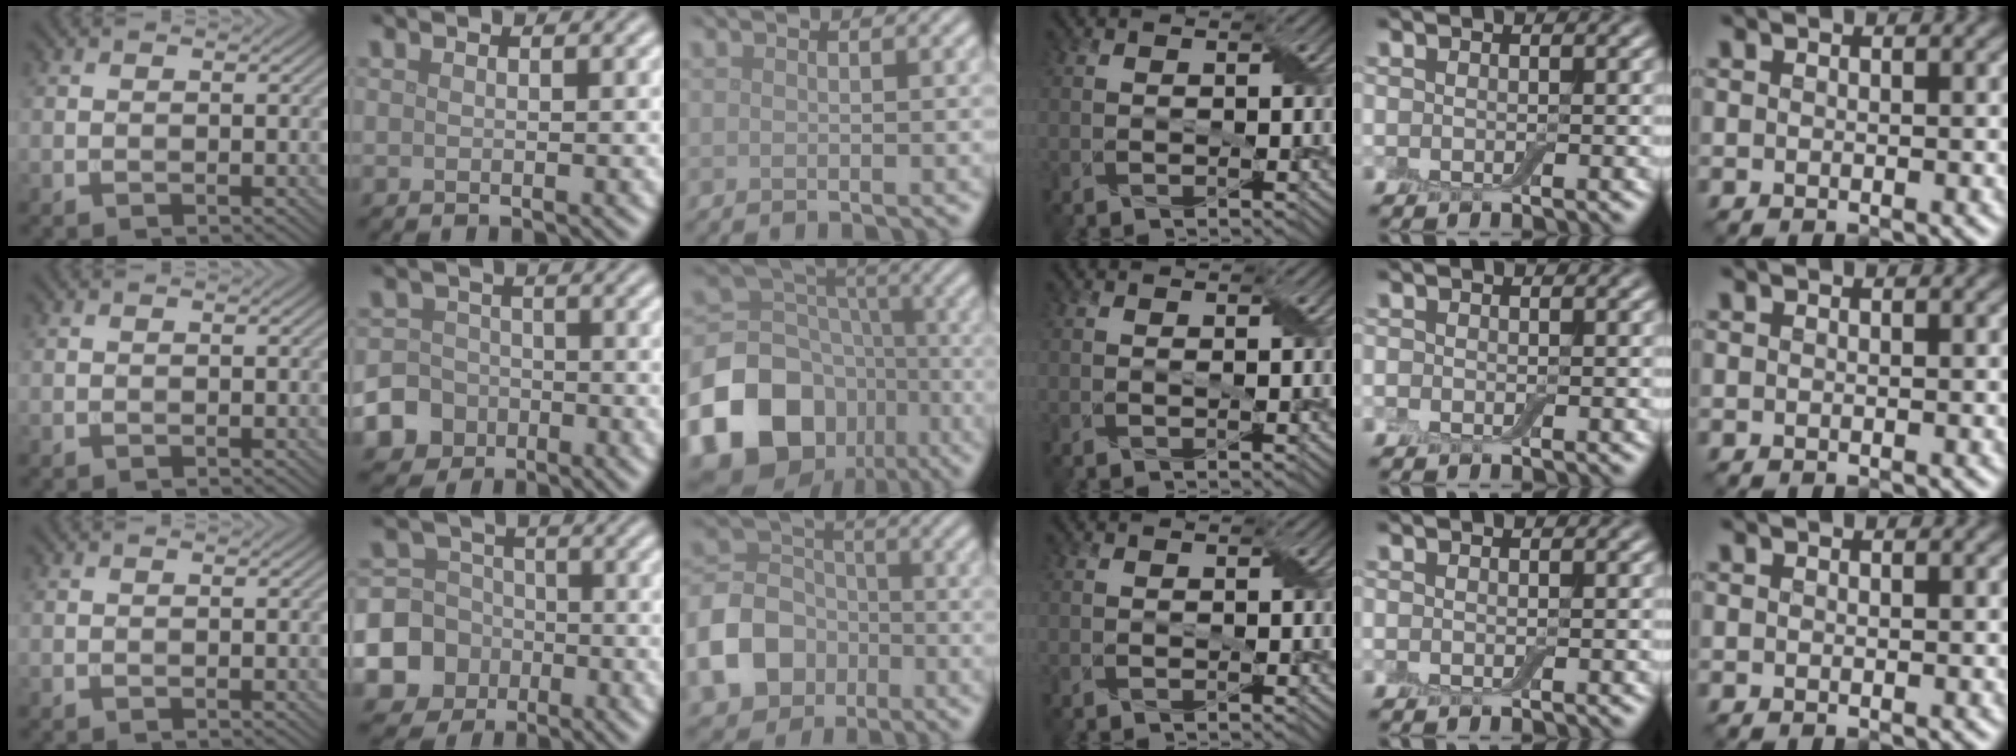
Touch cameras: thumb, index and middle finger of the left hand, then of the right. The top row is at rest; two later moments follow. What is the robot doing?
{"motion": "fold", "object": "aluminum foil"}